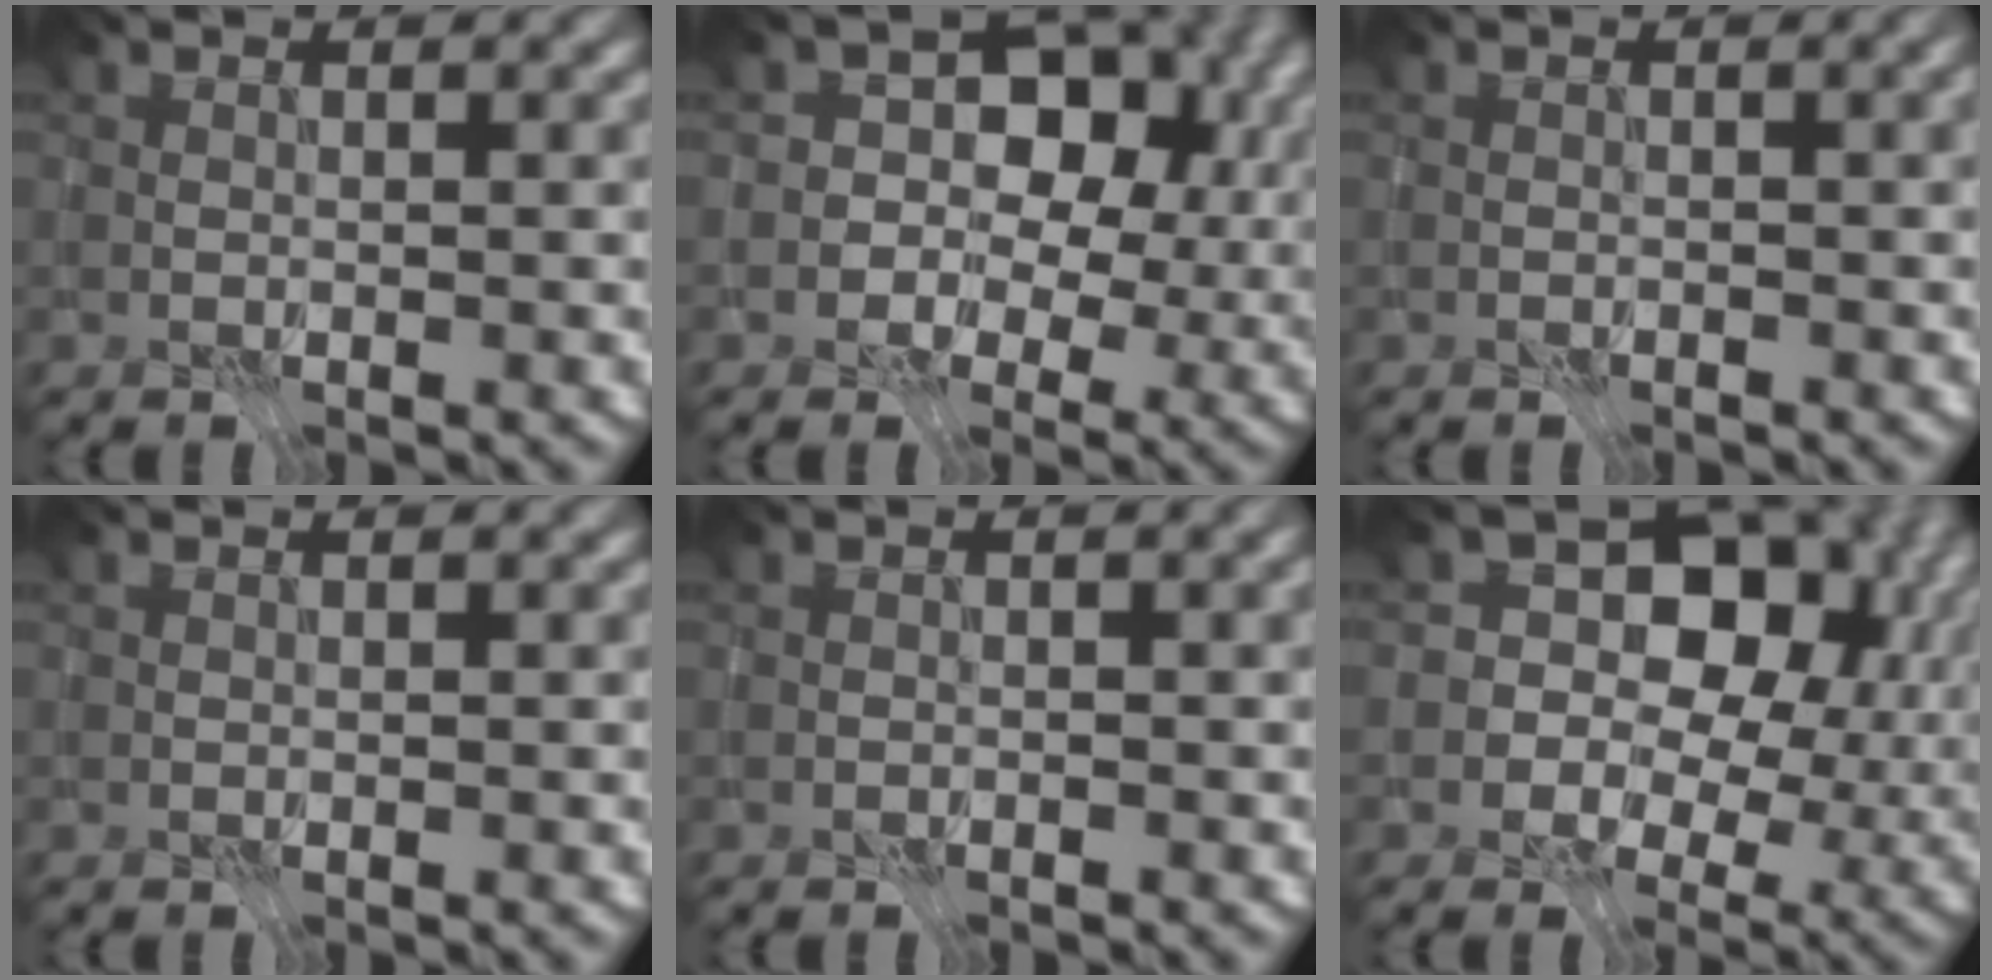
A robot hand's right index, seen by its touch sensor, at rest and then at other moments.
{"total": 12.6, "force": [2.3, 9.6, 7.8], "torque": [-0.061, 0.034, 0.002]}
{"total": 0.9, "force": [-0.5, 0.2, 0.7], "torque": [-0.012, 0.000, -0.011]}
{"total": 0.0}
{"total": 0.7, "force": [-0.5, 0.1, 0.4], "torque": [-0.006, 0.002, -0.009]}
{"total": 14.9, "force": [2.8, 11.2, 9.5], "torque": [-0.103, 0.037, 0.016]}